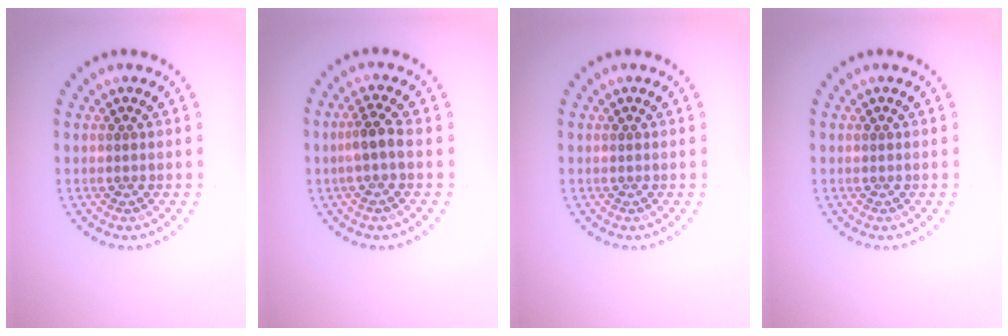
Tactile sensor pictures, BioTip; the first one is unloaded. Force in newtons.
{"total": 2.0, "press": 1.6, "slide": 1.2}
{"total": 0.0}
{"total": 0.0}